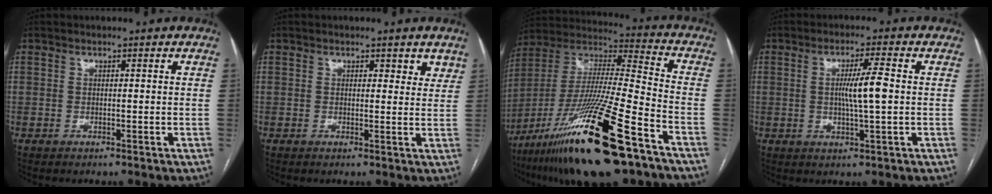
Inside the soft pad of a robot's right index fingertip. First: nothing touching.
{"total": 2.6, "force": [1.8, 1.4, 1.2], "torque": [0.000, -0.003, 0.018]}
{"total": 26.3, "force": [-15.4, 2.4, 21.2], "torque": [-0.406, -0.045, -0.277]}
{"total": 5.8, "force": [0.2, -0.1, 5.8], "torque": [-0.103, -0.002, 0.003]}